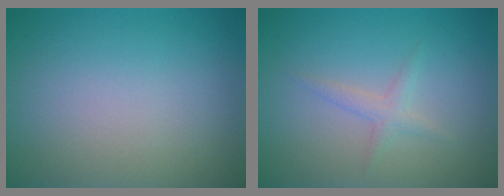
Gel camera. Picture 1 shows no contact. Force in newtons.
{"total": 1.3, "press": 1.3, "slide": 0.1}